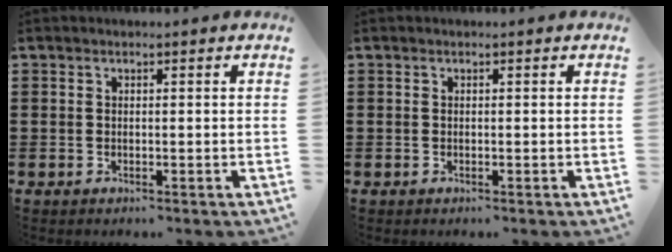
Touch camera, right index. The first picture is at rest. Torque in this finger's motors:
{"motor_torque": [0.05, 1.01, 0.00, 0.01]}